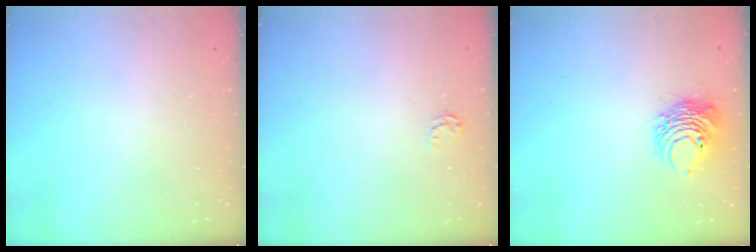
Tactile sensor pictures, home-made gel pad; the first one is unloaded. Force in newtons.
{"total": 2.6, "press": 2.6, "slide": 0.4}
{"total": 9.2, "press": 9.2, "slide": 0.6}